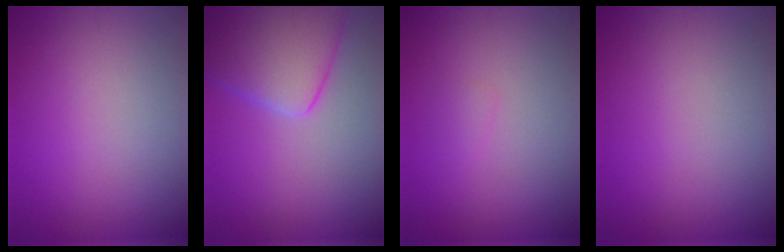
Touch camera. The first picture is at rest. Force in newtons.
{"total": 6.7, "press": 6.6, "slide": 0.4}
{"total": 0.6, "press": 0.6, "slide": 0.0}
{"total": 0.0}